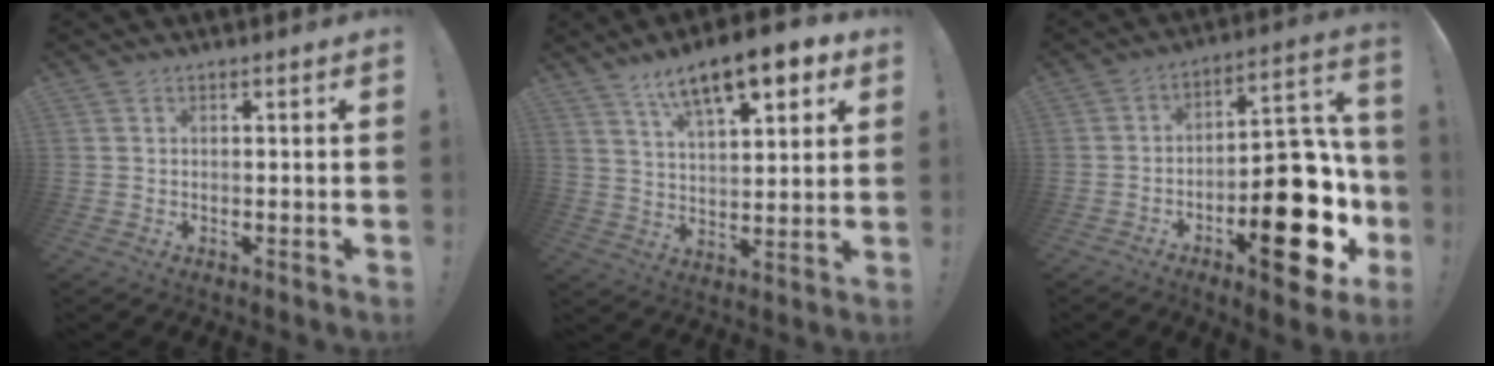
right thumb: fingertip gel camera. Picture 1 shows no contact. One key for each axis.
{"total": 14.2, "fx": 8.7, "fy": 5.2, "fz": 9.9, "tx": -0.150, "ty": -0.048, "tz": 0.145}
{"total": 23.2, "fx": -8.2, "fy": 10.7, "fz": 18.9, "tx": -0.230, "ty": 0.063, "tz": -0.113}